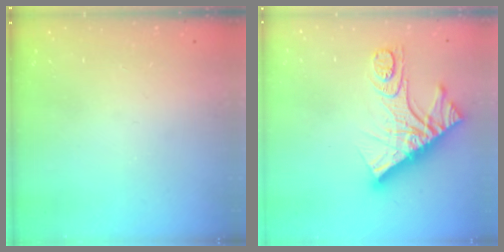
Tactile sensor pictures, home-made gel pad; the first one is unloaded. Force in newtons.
{"total": 15.7, "press": 15.6, "slide": 1.6}